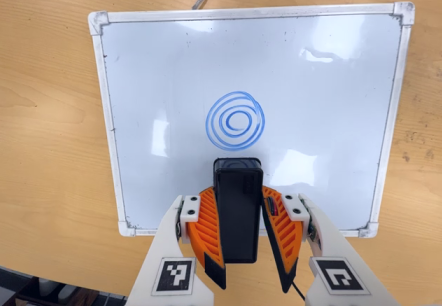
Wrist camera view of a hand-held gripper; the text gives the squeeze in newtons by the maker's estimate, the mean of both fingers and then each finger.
{"total": 8.6, "left": 7.3, "right": 9.8}